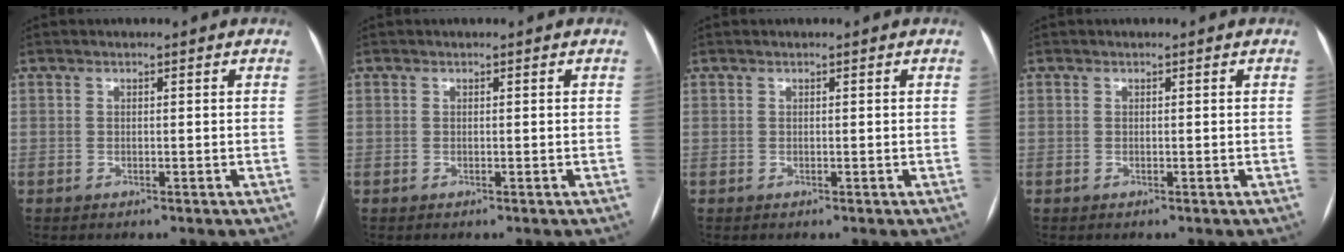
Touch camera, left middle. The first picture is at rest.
{"total": 0.0}
{"total": 0.0}
{"total": 0.0}